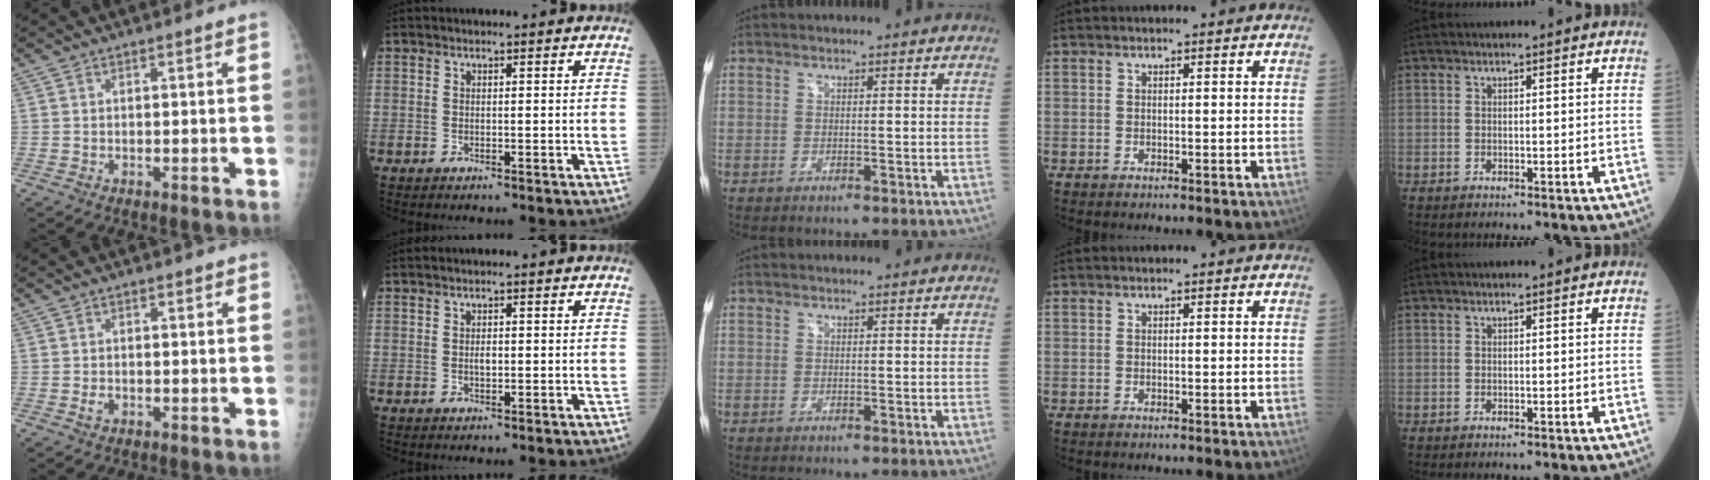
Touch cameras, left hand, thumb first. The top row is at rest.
{"thumb": {"total": 1.5, "force": [-0.3, 1.1, 0.9], "torque": [-0.010, 0.000, -0.007]}, "index": {"total": 1.1, "force": [0.2, 0.4, 1.0], "torque": [-0.021, 0.000, 0.005]}}